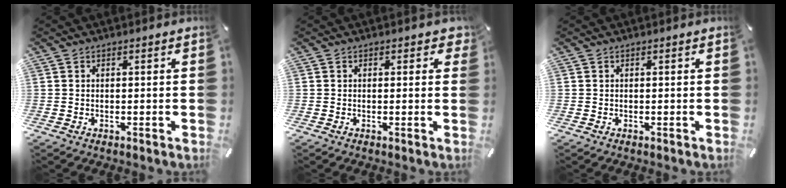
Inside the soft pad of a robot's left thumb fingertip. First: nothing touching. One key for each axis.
{"total": 1.2, "fx": 0.4, "fy": 0.8, "fz": 0.8, "tx": 0.000, "ty": -0.002, "tz": 0.002}
{"total": 0.0}